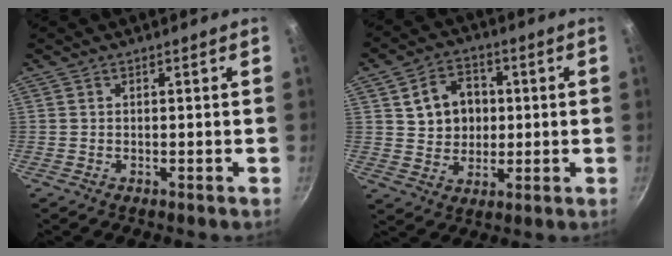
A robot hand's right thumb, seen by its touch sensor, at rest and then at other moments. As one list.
[{"total": 10.0, "force": [1.8, 8.2, 5.4], "torque": [-0.059, 0.004, 0.031]}]